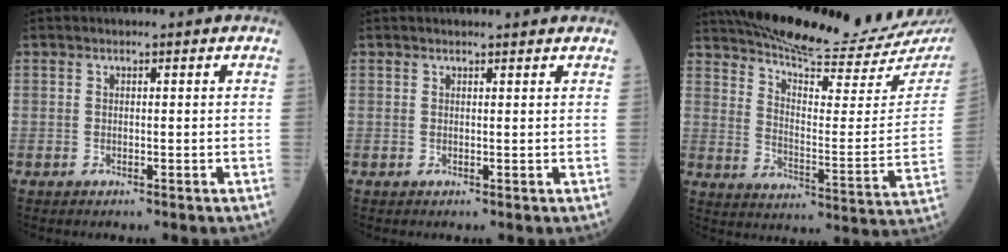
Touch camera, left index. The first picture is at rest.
{"total": 2.8, "force": [2.7, 0.2, 0.7], "torque": [-0.010, 0.013, 0.029]}
{"total": 24.0, "force": [21.7, 1.9, 10.1], "torque": [-0.163, -0.070, 0.290]}